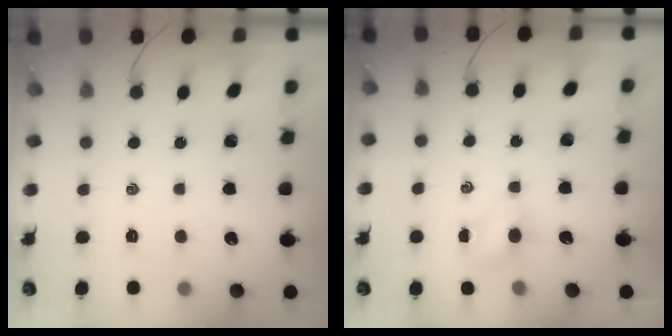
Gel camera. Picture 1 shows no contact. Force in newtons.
{"total": 4.0, "press": 3.8, "slide": 1.0}